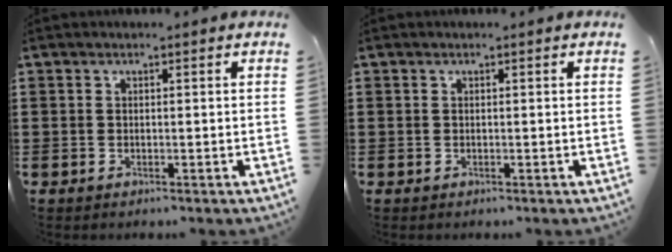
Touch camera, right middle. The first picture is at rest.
{"total": 0.0}